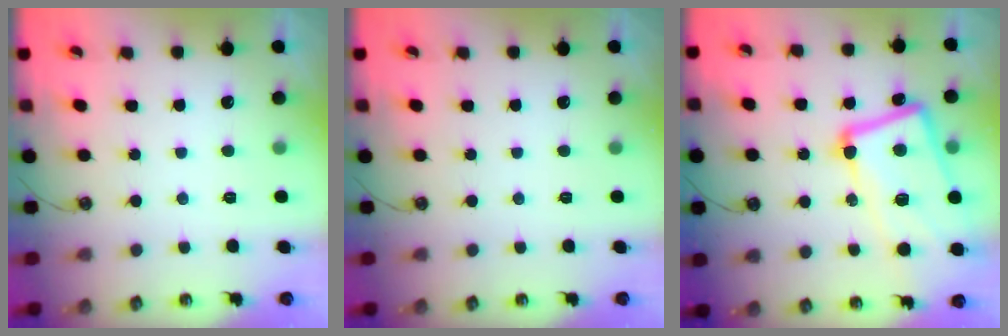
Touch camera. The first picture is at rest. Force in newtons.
{"total": 0.0}
{"total": 17.4, "press": 17.1, "slide": 3.0}